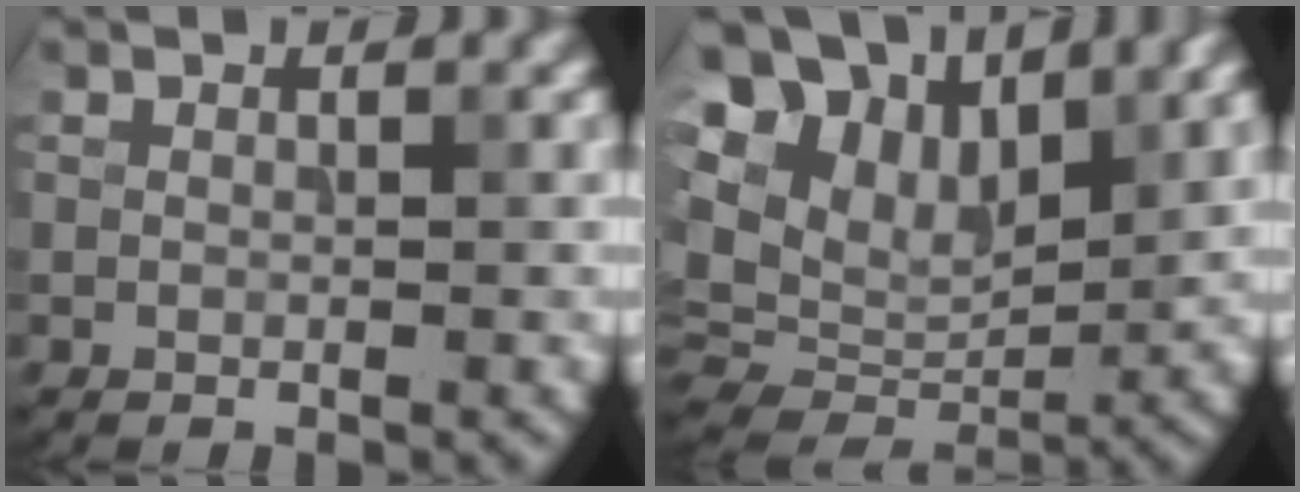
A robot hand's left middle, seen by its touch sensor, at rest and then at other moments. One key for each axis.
{"total": 14.8, "fx": 7.9, "fy": 9.0, "fz": 8.6, "tx": -0.214, "ty": 0.038, "tz": 0.142}